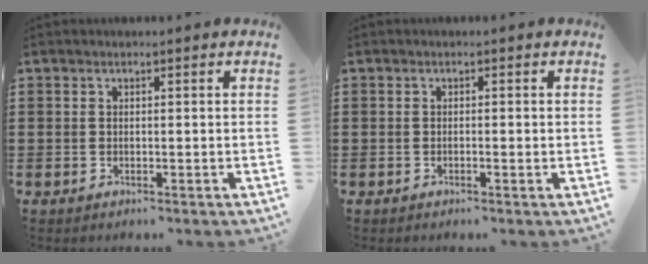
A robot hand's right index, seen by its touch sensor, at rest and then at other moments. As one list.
[{"total": 0.6, "force": [-0.3, 0.1, 0.5], "torque": [-0.010, -0.002, -0.005]}]